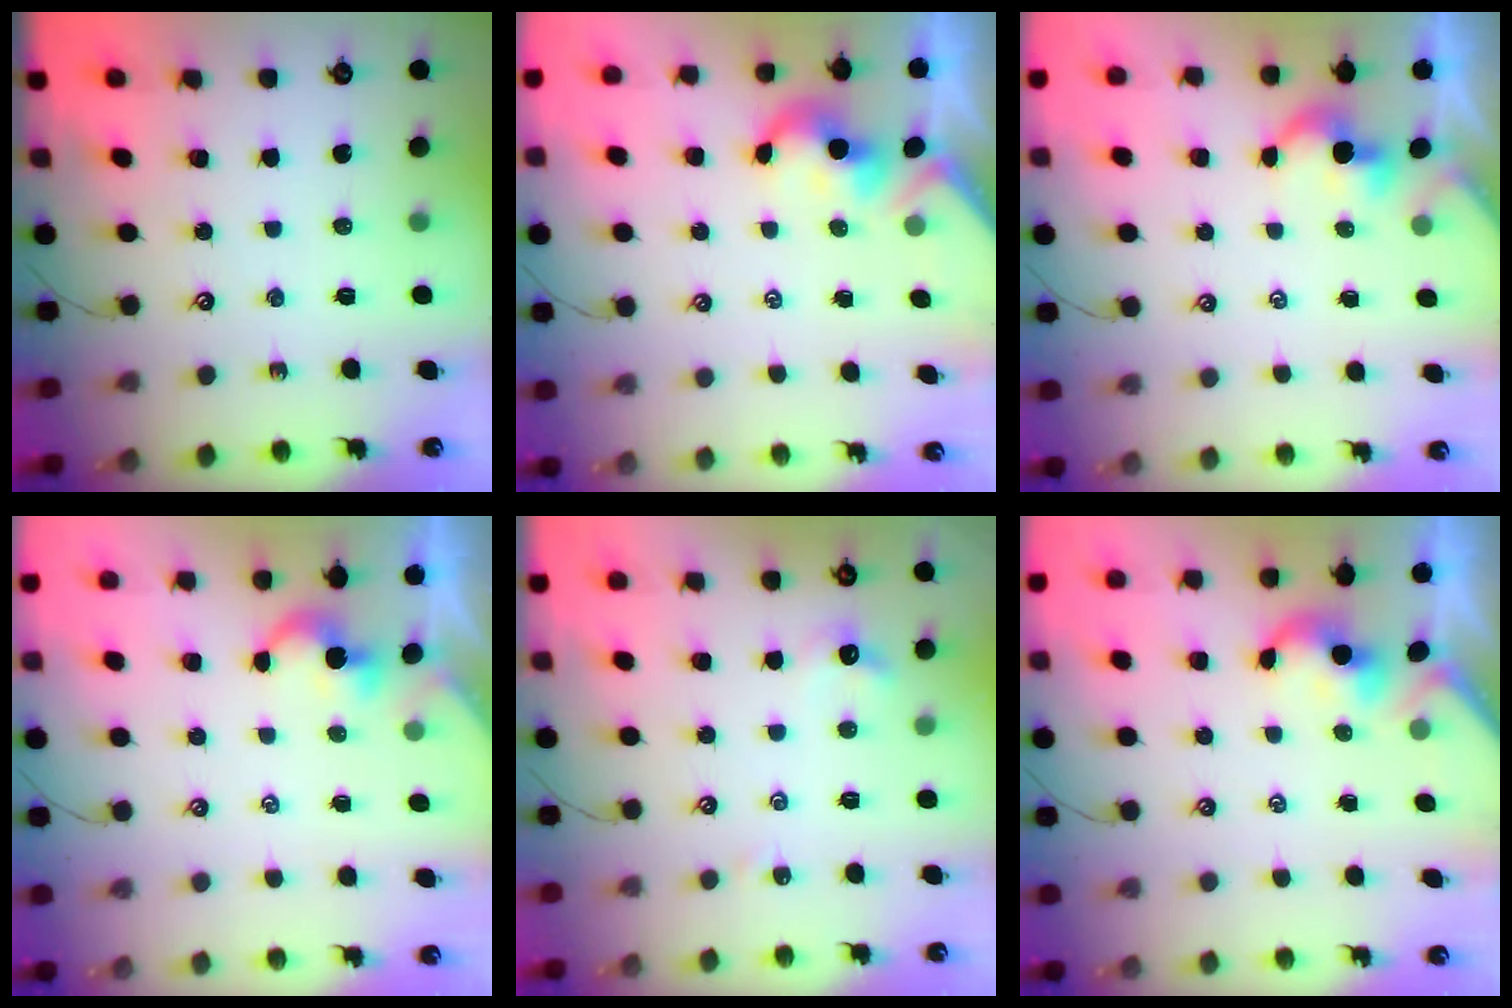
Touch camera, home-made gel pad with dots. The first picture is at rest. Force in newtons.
{"total": 1.8, "press": 1.7, "slide": 0.5}
{"total": 2.4, "press": 2.4, "slide": 0.2}
{"total": 3.8, "press": 3.8, "slide": 0.1}
{"total": 2.1, "press": 2.0, "slide": 0.6}
{"total": 0.0}